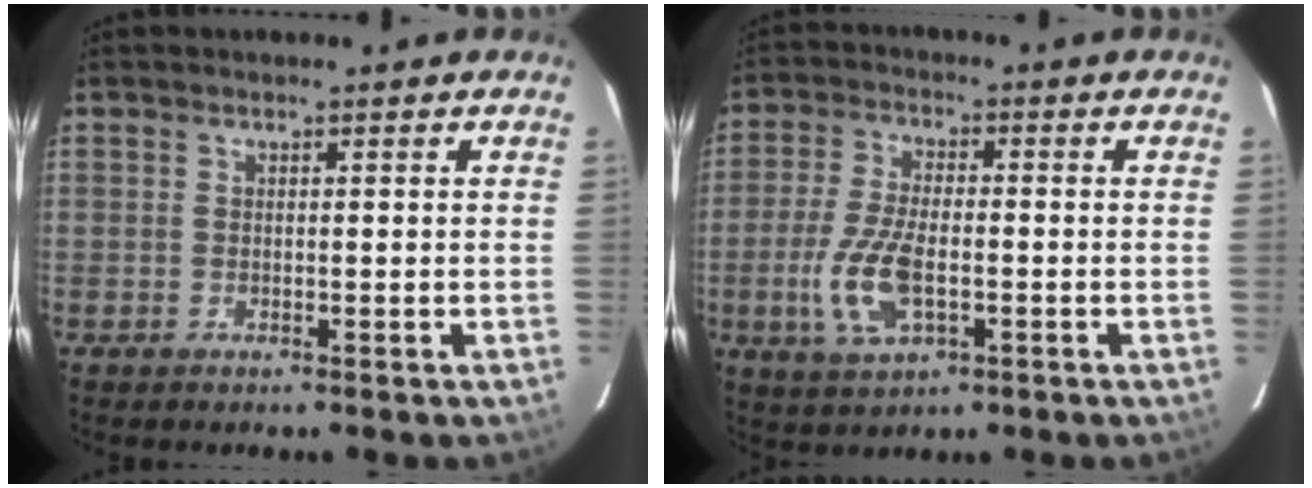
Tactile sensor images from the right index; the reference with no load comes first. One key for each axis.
{"total": 10.6, "fx": -2.7, "fy": 4.6, "fz": 9.1, "tx": -0.198, "ty": -0.006, "tz": -0.049}